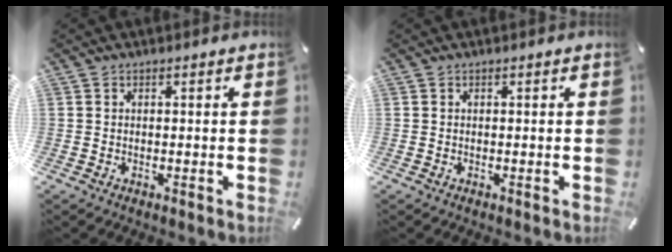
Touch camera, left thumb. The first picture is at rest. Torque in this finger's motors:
{"motor_torque": [-0.17, -0.16, 0.00, 0.00, 0.00]}